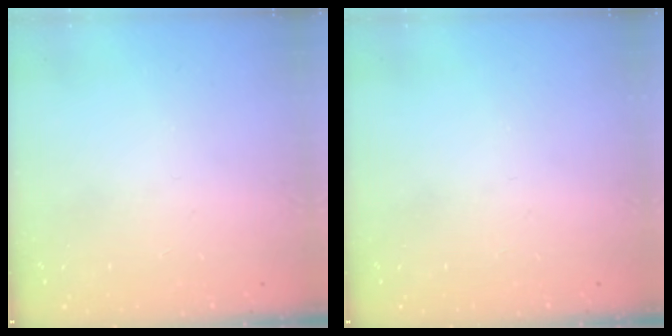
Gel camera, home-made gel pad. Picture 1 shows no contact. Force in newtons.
{"total": 0.0}